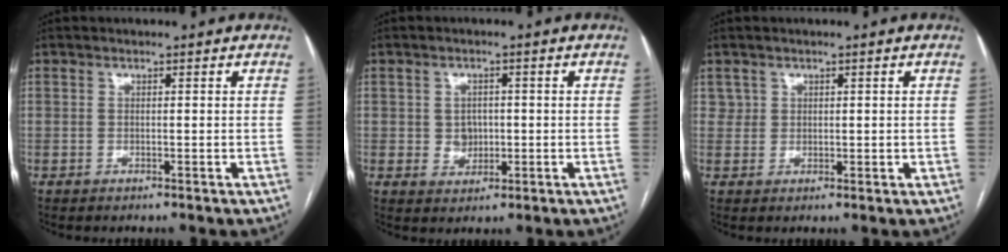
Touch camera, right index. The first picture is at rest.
{"total": 3.5, "force": [0.0, 3.0, 1.8], "torque": [-0.024, 0.005, 0.007]}
{"total": 2.1, "force": [1.0, 1.8, 0.2], "torque": [0.008, 0.001, 0.014]}